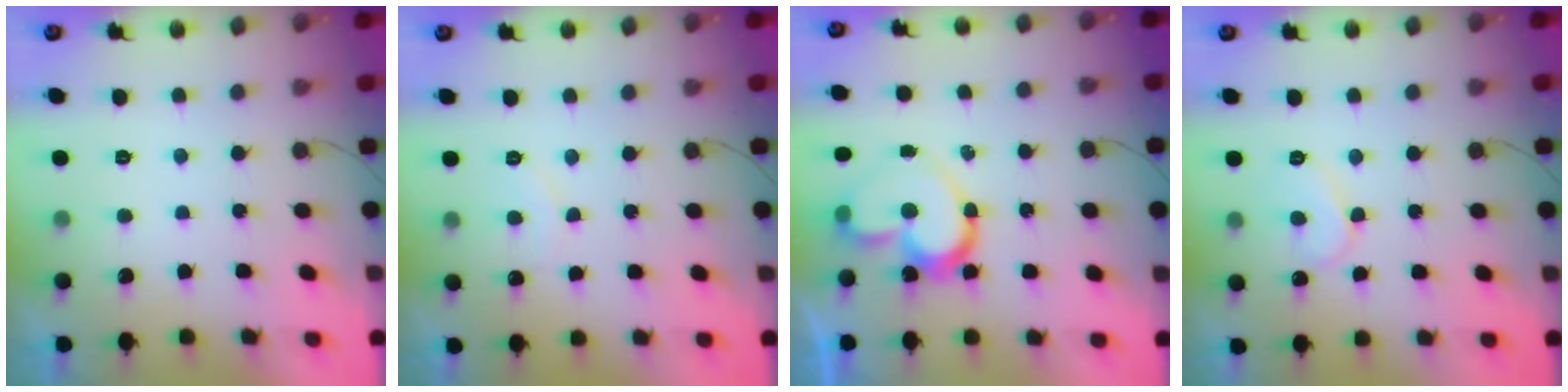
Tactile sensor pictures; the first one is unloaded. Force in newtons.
{"total": 6.2, "press": 6.2, "slide": 0.5}
{"total": 14.7, "press": 14.6, "slide": 1.1}
{"total": 7.5, "press": 7.5, "slide": 0.5}